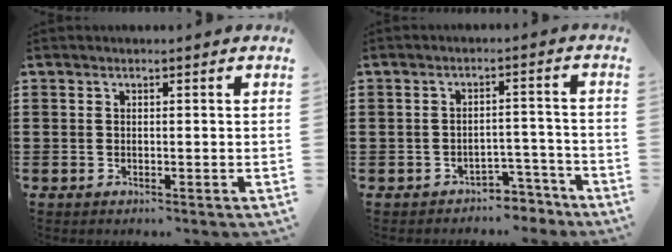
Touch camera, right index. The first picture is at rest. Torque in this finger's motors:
{"motor_torque": [-1.18, 0.63, -1.05, -0.21]}